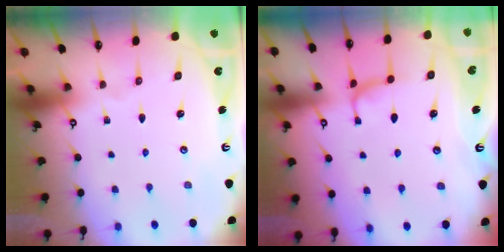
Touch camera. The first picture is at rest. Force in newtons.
{"total": 1.6, "press": 1.3, "slide": 0.8}